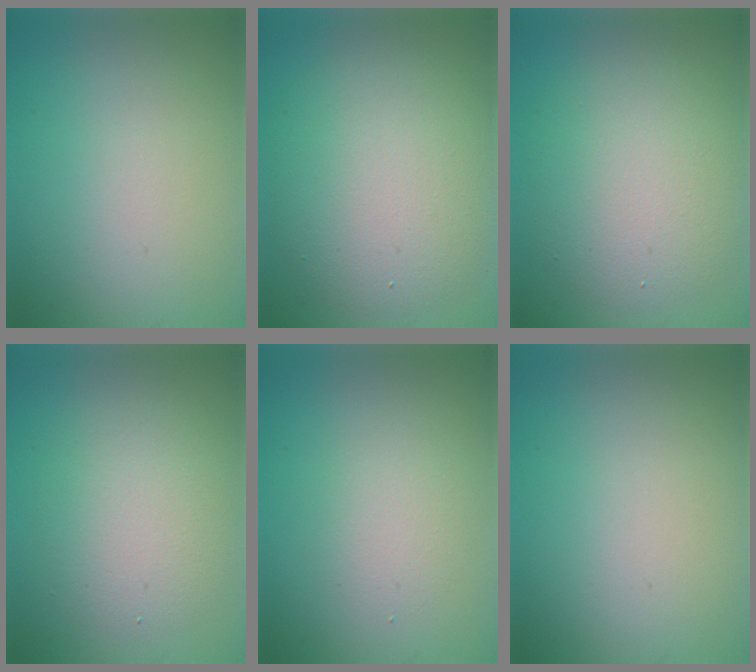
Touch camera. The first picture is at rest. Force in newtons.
{"total": 8.3, "press": 8.3, "slide": 0.3}
{"total": 6.2, "press": 6.2, "slide": 0.3}
{"total": 4.4, "press": 4.4, "slide": 0.2}
{"total": 2.1, "press": 2.1, "slide": 0.2}
{"total": 0.0}